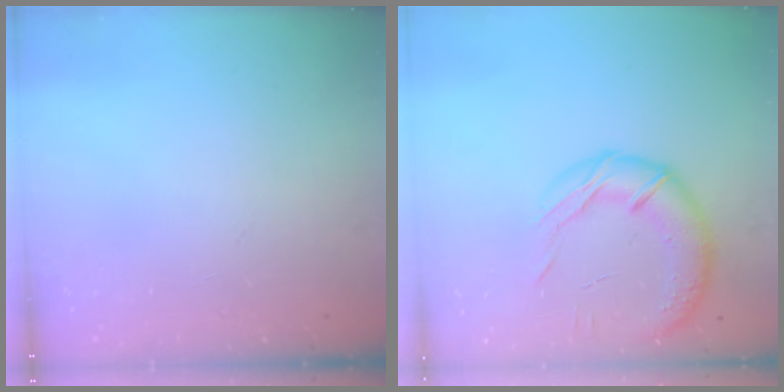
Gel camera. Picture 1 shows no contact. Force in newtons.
{"total": 17.2, "press": 16.9, "slide": 3.1}